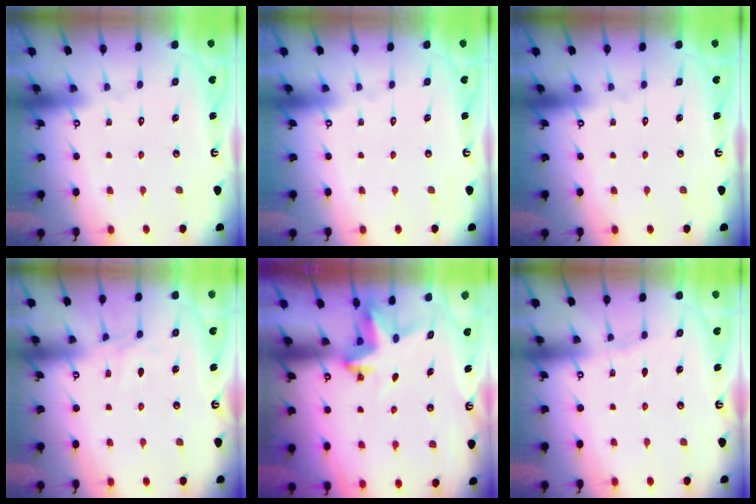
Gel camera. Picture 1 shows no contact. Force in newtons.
{"total": 0.0}
{"total": 0.0}
{"total": 5.5, "press": 5.4, "slide": 0.4}
{"total": 3.3, "press": 3.3, "slide": 0.4}
{"total": 1.9, "press": 1.9, "slide": 0.3}